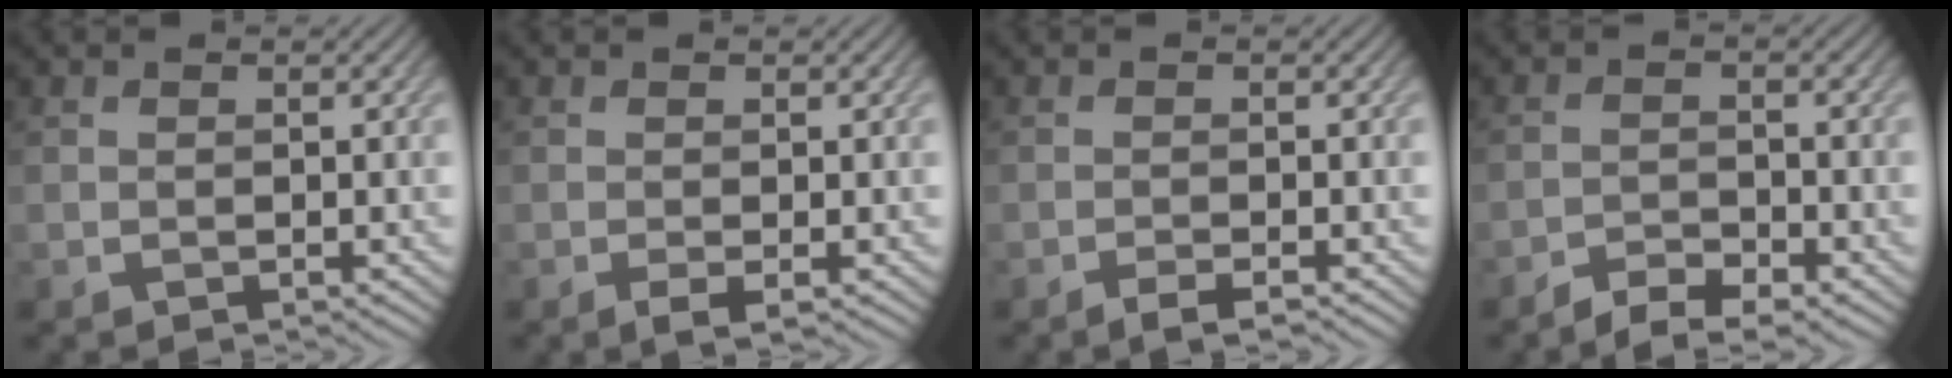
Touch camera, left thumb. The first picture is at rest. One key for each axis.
{"total": 1.3, "fx": -0.5, "fy": 0.2, "fz": 1.2, "tx": -0.024, "ty": -0.004, "tz": -0.009}
{"total": 1.7, "fx": -1.2, "fy": 0.2, "fz": 1.2, "tx": -0.017, "ty": 0.004, "tz": -0.027}
{"total": 3.8, "fx": -3.1, "fy": 0.9, "fz": 2.0, "tx": -0.038, "ty": 0.000, "tz": -0.059}